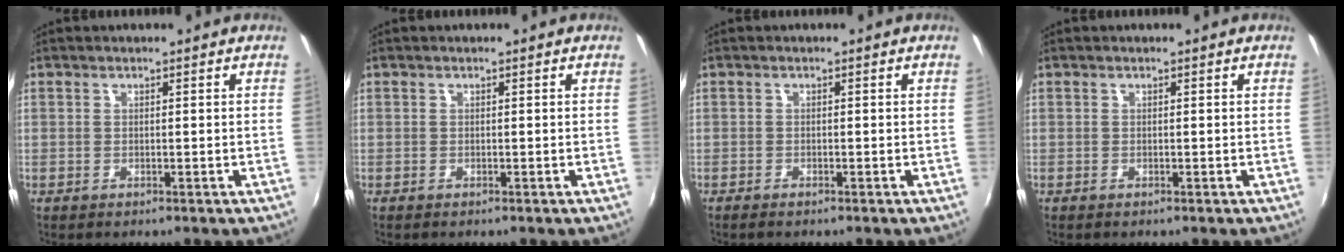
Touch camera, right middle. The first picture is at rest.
{"total": 0.0}
{"total": 1.2, "force": [-1.0, 0.2, 0.5], "torque": [-0.013, -0.005, -0.021]}
{"total": 0.0}